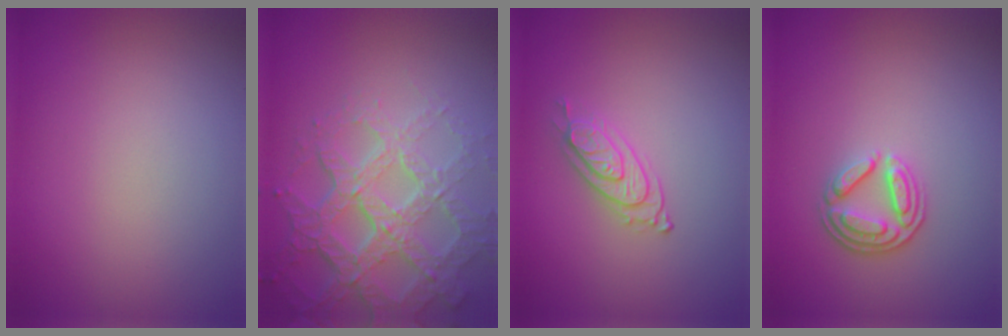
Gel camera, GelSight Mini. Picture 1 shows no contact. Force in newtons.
{"total": 7.3, "press": 5.3, "slide": 5.1}
{"total": 2.2, "press": 2.0, "slide": 0.7}
{"total": 2.9, "press": 2.5, "slide": 1.6}